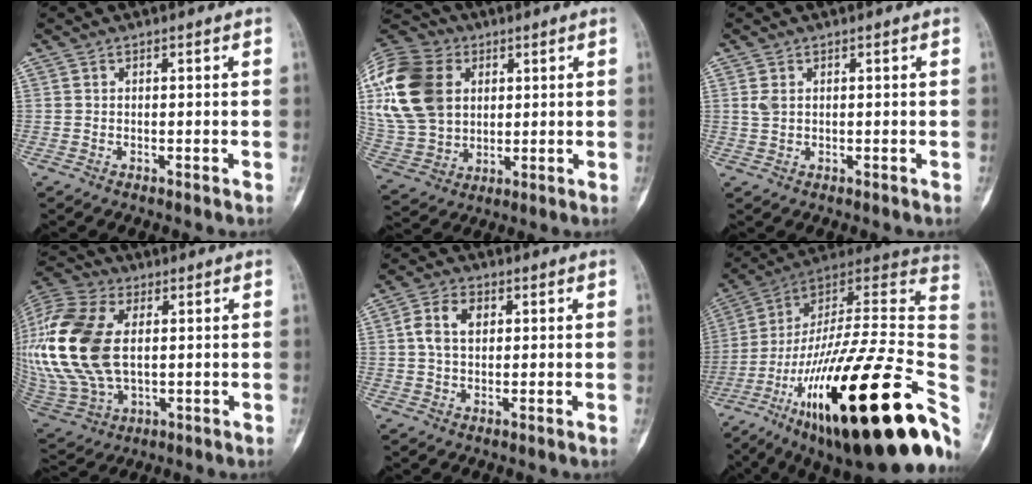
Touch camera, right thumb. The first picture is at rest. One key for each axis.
{"total": 22.5, "fx": 5.3, "fy": 16.8, "fz": 14.0, "tx": -0.294, "ty": 0.009, "tz": 0.103}
{"total": 2.0, "fx": 0.4, "fy": 1.3, "fz": 1.5, "tx": -0.035, "ty": 0.003, "tz": 0.010}
{"total": 25.6, "fx": 2.9, "fy": 15.6, "fz": 20.1, "tx": -0.467, "ty": -0.005, "tz": 0.062}
{"total": 5.7, "fx": 1.2, "fy": 3.7, "fz": 4.1, "tx": -0.077, "ty": 0.011, "tz": 0.019}
{"total": 39.0, "fx": -14.4, "fy": 10.0, "fz": 34.8, "tx": -0.479, "ty": 0.060, "tz": -0.239}